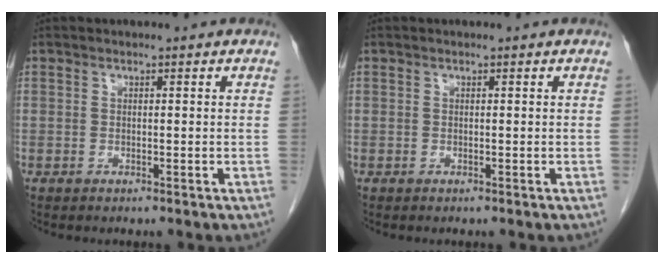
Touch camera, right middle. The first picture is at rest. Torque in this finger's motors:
{"motor_torque": [0.00, 0.00, 0.00, -0.01]}